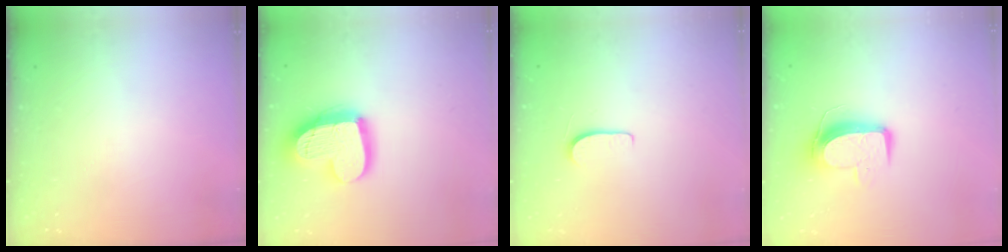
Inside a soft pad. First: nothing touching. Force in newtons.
{"total": 17.0, "press": 17.0, "slide": 1.5}
{"total": 5.0, "press": 5.0, "slide": 0.5}
{"total": 10.2, "press": 10.2, "slide": 0.8}